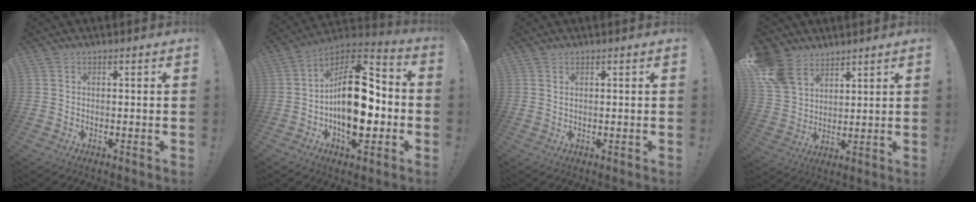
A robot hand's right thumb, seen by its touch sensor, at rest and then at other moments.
{"total": 20.9, "force": [-1.9, 11.4, 17.4], "torque": [-0.281, 0.017, -0.026]}
{"total": 0.8, "force": [0.6, 0.2, 0.5], "torque": [-0.005, -0.003, 0.010]}
{"total": 11.8, "force": [8.2, 7.5, 4.0], "torque": [-0.079, -0.044, 0.167]}